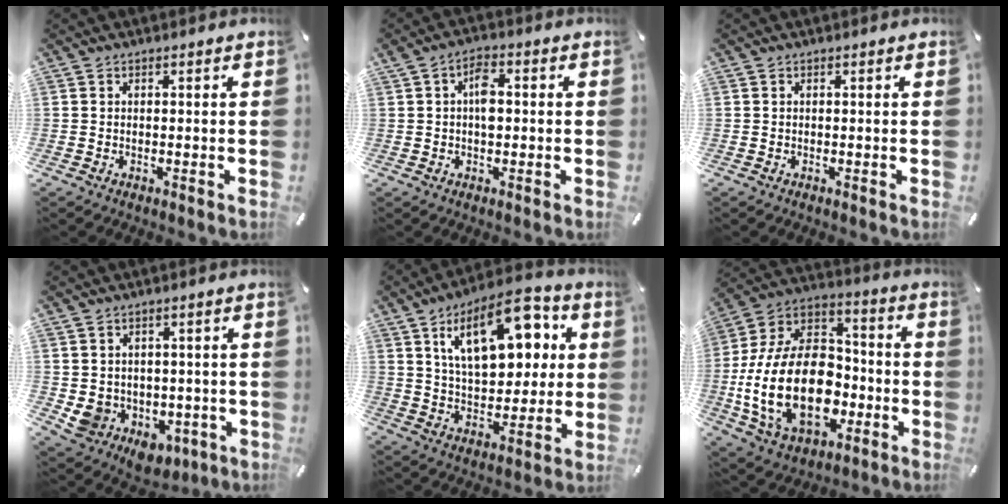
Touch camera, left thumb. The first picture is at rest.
{"total": 5.0, "force": [0.4, 2.8, 4.1], "torque": [-0.065, 0.005, 0.003]}
{"total": 0.0}
{"total": 6.5, "force": [0.3, 6.4, 1.5], "torque": [-0.036, -0.021, 0.013]}
{"total": 20.2, "force": [8.7, 10.6, 14.8], "torque": [-0.234, -0.021, 0.146]}
{"total": 27.2, "force": [-6.6, 17.9, 19.4], "torque": [-0.402, 0.014, -0.102]}